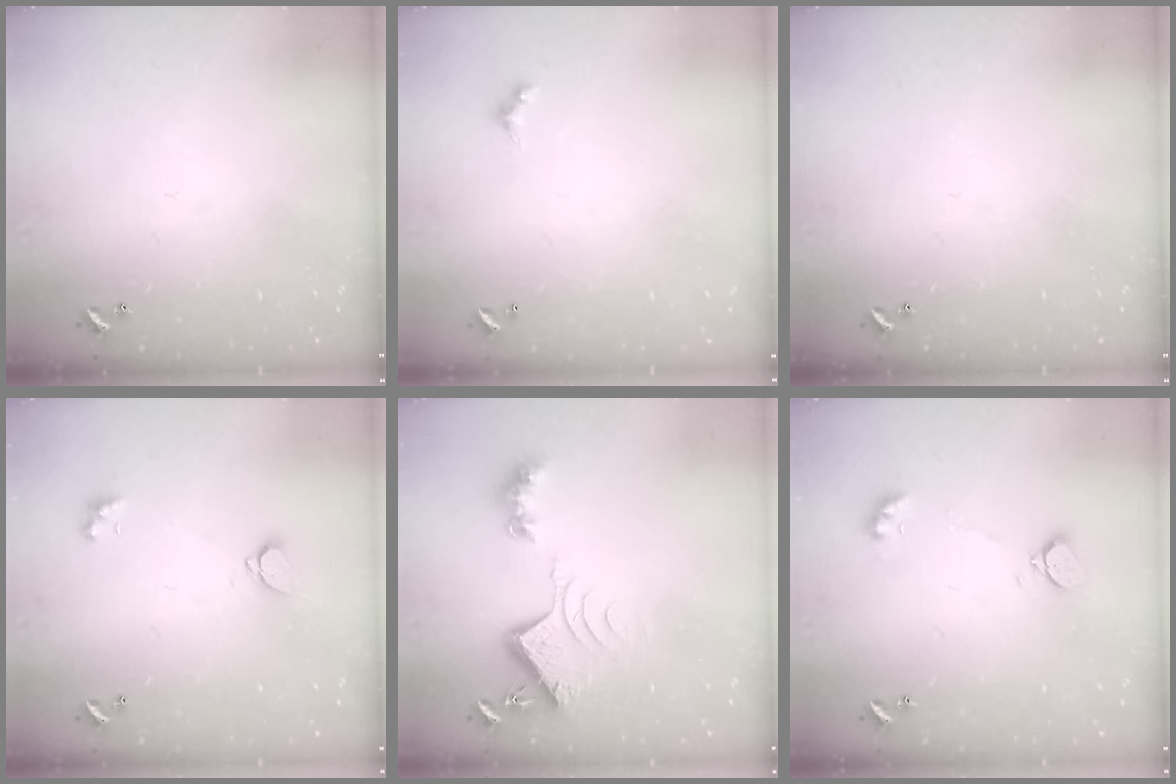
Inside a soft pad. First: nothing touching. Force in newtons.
{"total": 1.5, "press": 1.4, "slide": 0.3}
{"total": 0.0}
{"total": 1.6, "press": 1.6, "slide": 0.5}
{"total": 8.7, "press": 8.6, "slide": 1.1}
{"total": 2.3, "press": 2.3, "slide": 0.5}